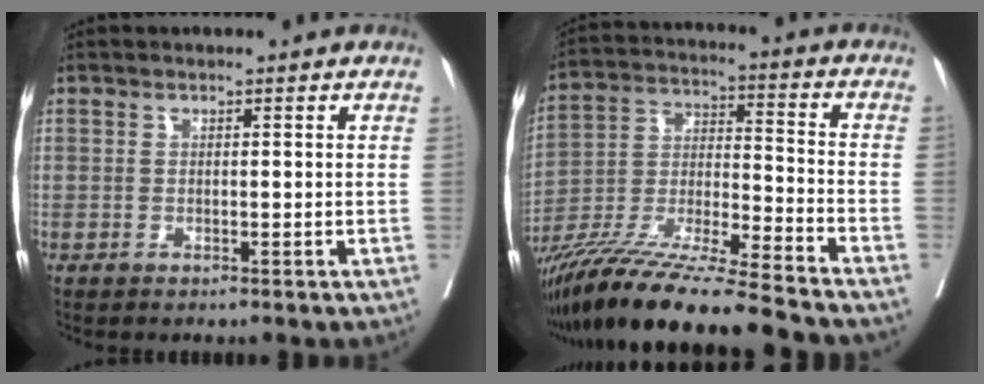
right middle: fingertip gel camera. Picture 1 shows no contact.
{"total": 19.9, "force": [-17.1, -0.9, 10.2], "torque": [-0.216, -0.038, -0.311]}